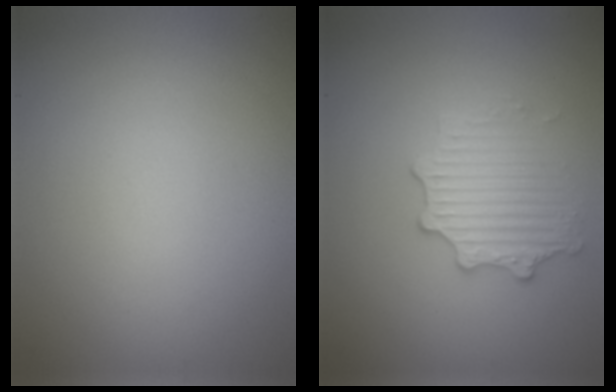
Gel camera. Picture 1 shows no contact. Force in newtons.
{"total": 2.9, "press": 2.8, "slide": 0.7}